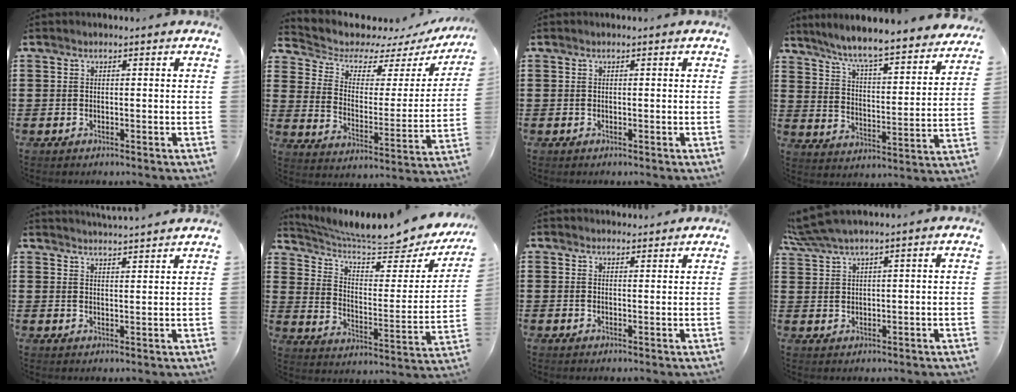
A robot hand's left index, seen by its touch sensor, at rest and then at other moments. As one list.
[{"total": 4.8, "force": [4.1, 2.0, 1.5], "torque": [-0.057, -0.031, 0.065]}, {"total": 0.0}, {"total": 6.5, "force": [5.9, -0.4, 2.7], "torque": [-0.078, -0.048, 0.094]}, {"total": 3.0, "force": [3.0, -0.6, 0.0], "torque": [-0.009, -0.016, 0.054]}, {"total": 7.5, "force": [6.7, 0.3, 3.3], "torque": [-0.089, -0.053, 0.107]}, {"total": 1.7, "force": [1.7, 0.3, 0.1], "torque": [-0.005, 0.003, 0.033]}, {"total": 3.5, "force": [2.8, 0.1, 2.1], "torque": [-0.051, -0.001, 0.051]}]